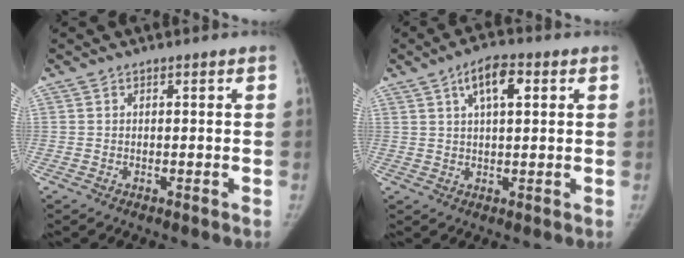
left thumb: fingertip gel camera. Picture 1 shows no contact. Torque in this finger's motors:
{"motor_torque": [0.11, 0.48, 0.69, -0.68, 0.18]}